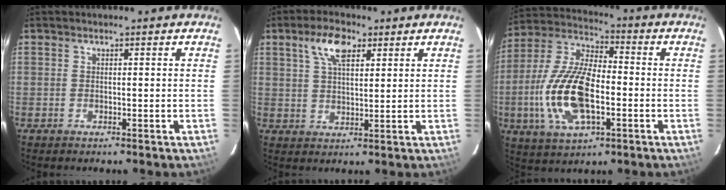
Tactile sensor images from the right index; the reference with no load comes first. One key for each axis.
{"total": 6.6, "fx": 3.4, "fy": 2.9, "fz": 4.9, "tx": -0.091, "ty": 0.015, "tz": 0.061}
{"total": 17.8, "fx": -3.8, "fy": 8.1, "fz": 15.4, "tx": -0.328, "ty": -0.003, "tz": -0.073}